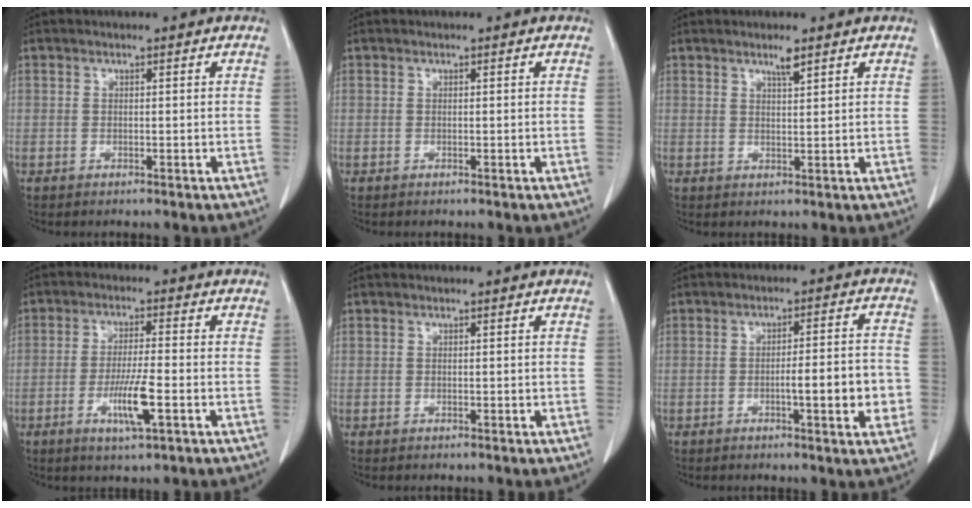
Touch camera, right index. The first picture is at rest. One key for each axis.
{"total": 0.0}
{"total": 2.1, "fx": 1.5, "fy": 0.1, "fz": 1.4, "tx": -0.028, "ty": -0.001, "tz": 0.029}
{"total": 6.8, "fx": -2.5, "fy": 0.4, "fz": 6.3, "tx": -0.118, "ty": -0.011, "tz": -0.043}
{"total": 0.0}
{"total": 7.7, "fx": -2.0, "fy": 1.1, "fz": 7.4, "tx": -0.099, "ty": 0.010, "tz": -0.024}